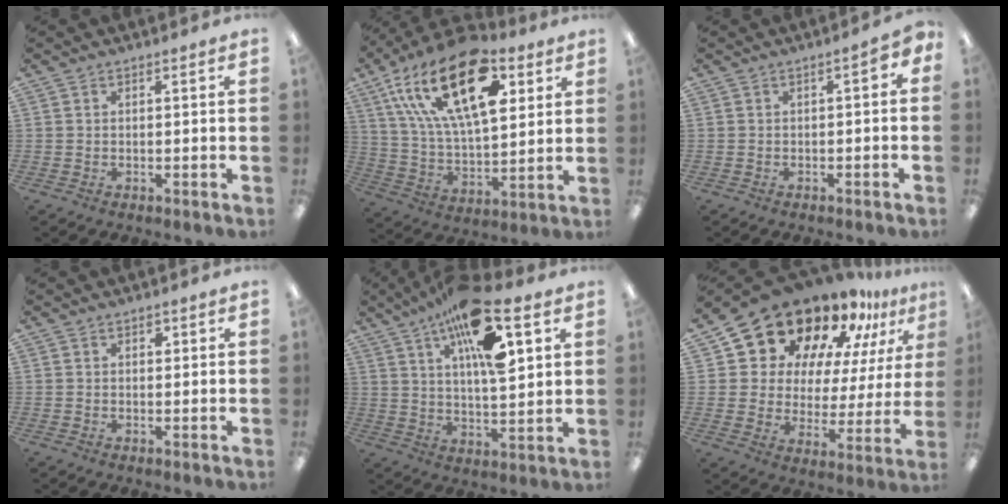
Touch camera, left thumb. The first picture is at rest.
{"total": 25.7, "force": [12.1, 12.8, 18.7], "torque": [-0.342, -0.044, 0.206]}
{"total": 1.8, "force": [-1.0, 1.0, 1.0], "torque": [-0.019, 0.007, -0.020]}
{"total": 1.5, "force": [0.8, 1.0, 0.7], "torque": [-0.007, 0.001, 0.012]}
{"total": 18.2, "force": [9.5, 6.5, 14.1], "torque": [-0.233, -0.032, 0.155]}
{"total": 20.3, "force": [16.5, 9.5, 7.0], "torque": [-0.142, -0.127, 0.297]}